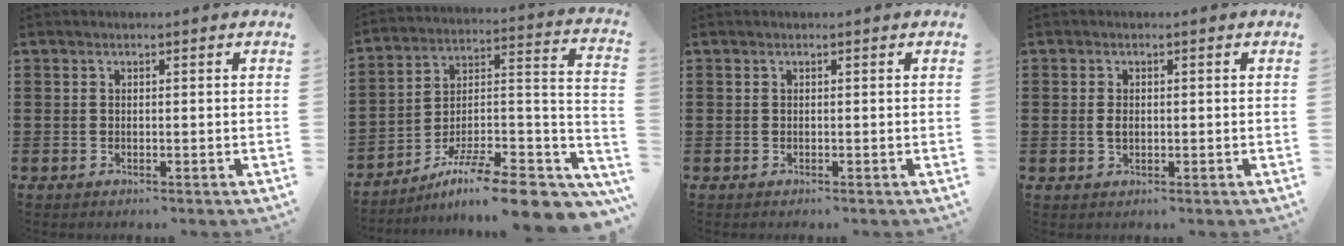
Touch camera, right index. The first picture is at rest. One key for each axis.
{"total": 11.8, "fx": -8.8, "fy": 1.9, "fz": 7.6, "tx": -0.115, "ty": 0.017, "tz": -0.156}
{"total": 0.0}
{"total": 1.8, "fx": 0.0, "fy": 1.0, "fz": 1.4, "tx": -0.029, "ty": 0.005, "tz": -0.002}